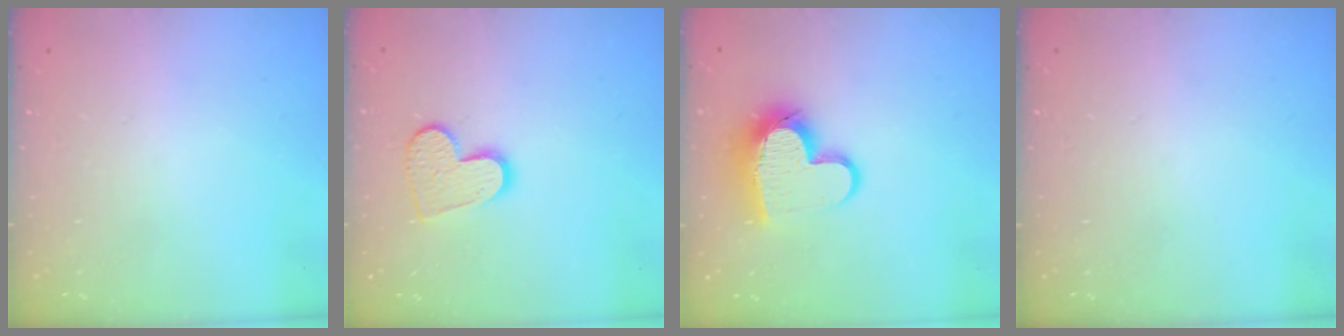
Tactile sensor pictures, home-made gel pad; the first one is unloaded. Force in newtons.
{"total": 10.8, "press": 10.7, "slide": 0.9}
{"total": 13.2, "press": 13.2, "slide": 1.1}
{"total": 0.0}